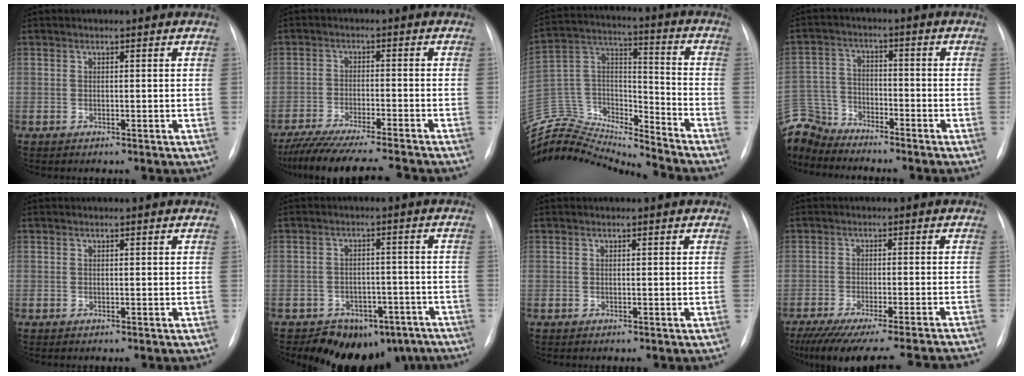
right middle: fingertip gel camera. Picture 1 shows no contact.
{"total": 15.2, "force": [-13.3, 0.2, 7.3], "torque": [-0.116, -0.034, -0.200]}
{"total": 20.7, "force": [-20.4, 0.5, 3.7], "torque": [-0.062, 0.049, -0.349]}
{"total": 9.7, "force": [-9.3, 2.5, 0.6], "torque": [-0.026, 0.012, -0.184]}
{"total": 0.0}
{"total": 10.9, "force": [-8.3, 6.5, 2.7], "torque": [-0.016, 0.031, -0.096]}
{"total": 0.0}
{"total": 23.8, "force": [-21.5, 1.1, 10.2], "torque": [-0.132, -0.049, -0.281]}